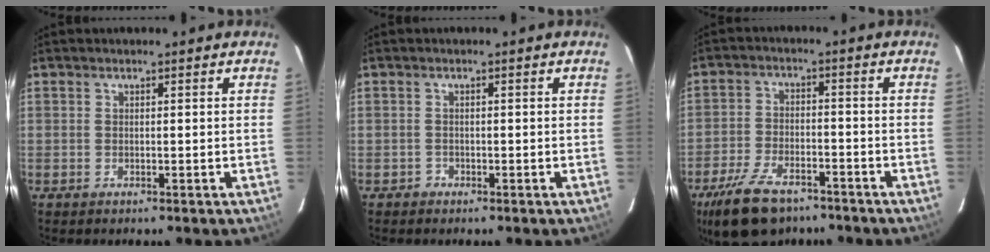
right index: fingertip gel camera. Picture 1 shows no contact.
{"total": 1.1, "force": [-0.7, 0.9, -0.2], "torque": [0.002, 0.006, -0.012]}
{"total": 13.5, "force": [-9.5, 6.6, 7.0], "torque": [-0.165, -0.009, -0.164]}